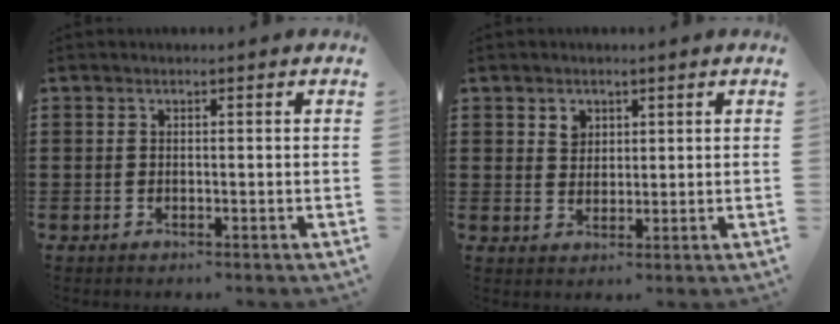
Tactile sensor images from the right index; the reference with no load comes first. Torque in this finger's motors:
{"motor_torque": [0.01, 0.00, 0.01, 0.03]}